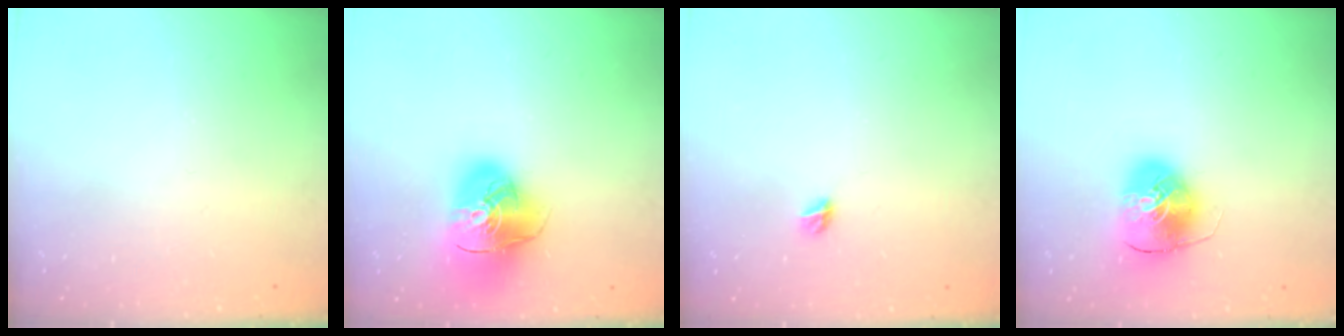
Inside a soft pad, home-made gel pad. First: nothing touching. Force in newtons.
{"total": 17.2, "press": 17.1, "slide": 2.0}
{"total": 5.1, "press": 5.1, "slide": 0.5}
{"total": 9.5, "press": 9.4, "slide": 1.5}